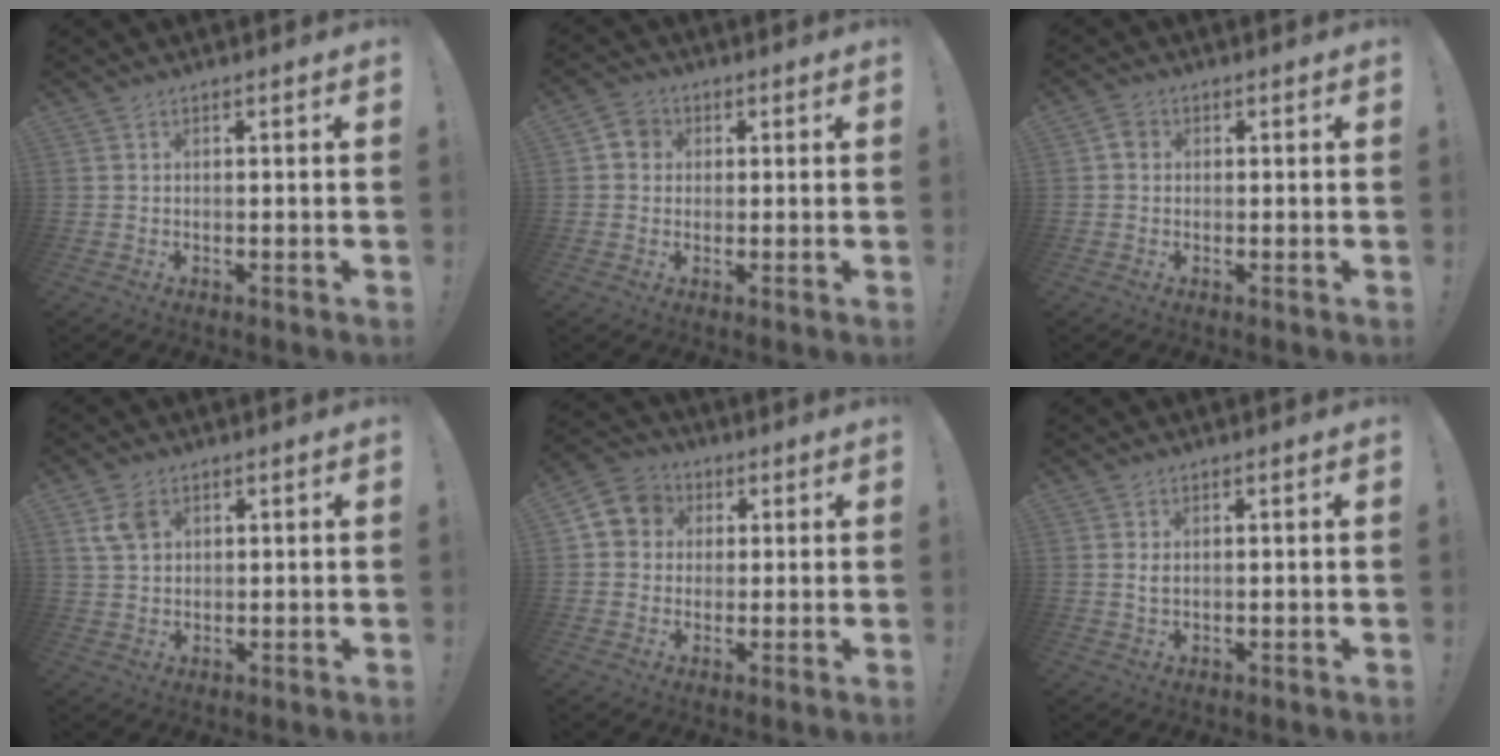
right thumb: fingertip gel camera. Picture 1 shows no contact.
{"total": 5.0, "force": [0.9, 4.5, 1.9], "torque": [-0.031, 0.010, 0.019]}
{"total": 2.9, "force": [0.2, 2.5, 1.4], "torque": [-0.022, 0.007, 0.005]}
{"total": 6.0, "force": [2.4, 4.3, 3.3], "torque": [-0.068, 0.000, 0.048]}
{"total": 7.7, "force": [1.4, 7.2, 2.4], "torque": [-0.038, 0.008, 0.033]}
{"total": 1.6, "force": [0.5, 0.9, 1.2], "torque": [-0.025, 0.002, 0.008]}